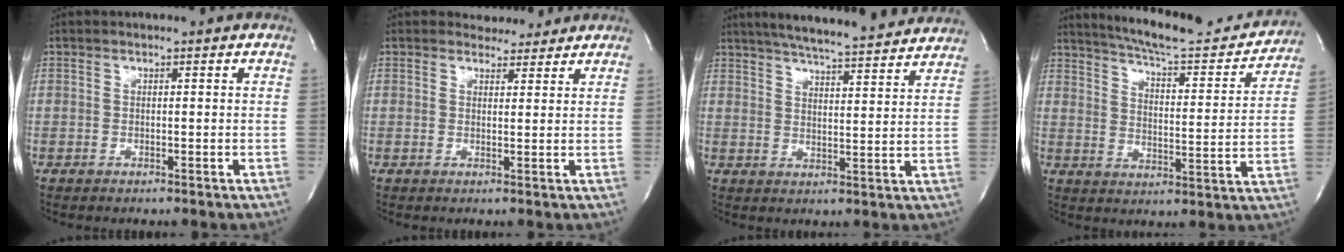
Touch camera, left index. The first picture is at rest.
{"total": 3.0, "force": [2.7, 1.2, -0.1], "torque": [-0.002, 0.001, 0.035]}
{"total": 19.5, "force": [17.6, 1.8, 8.3], "torque": [-0.136, 0.012, 0.234]}
{"total": 20.3, "force": [18.7, 2.9, 7.5], "torque": [-0.114, -0.026, 0.248]}